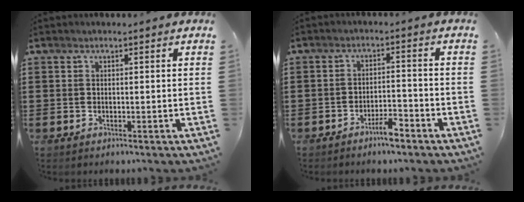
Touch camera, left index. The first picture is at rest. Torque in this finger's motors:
{"motor_torque": [0.41, 0.41, 0.10, 0.03]}